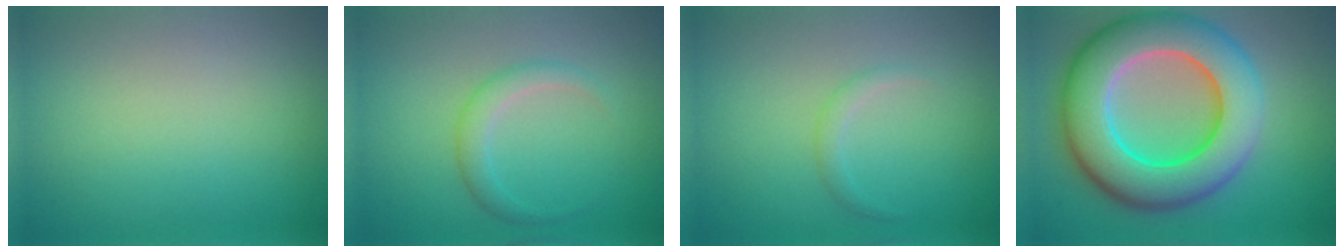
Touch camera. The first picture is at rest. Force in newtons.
{"total": 2.0, "press": 2.0, "slide": 0.2}
{"total": 1.0, "press": 1.0, "slide": 0.1}
{"total": 12.4, "press": 12.4, "slide": 0.2}